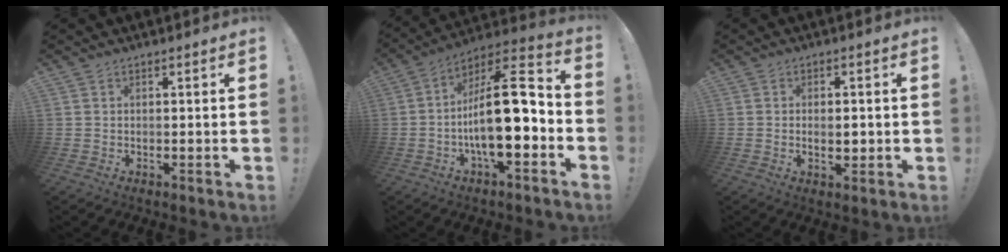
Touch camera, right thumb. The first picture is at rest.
{"total": 20.2, "force": [-3.4, 7.6, 18.4], "torque": [-0.297, 0.014, -0.051]}
{"total": 3.4, "force": [-0.4, 1.9, 2.9], "torque": [-0.030, -0.001, -0.011]}